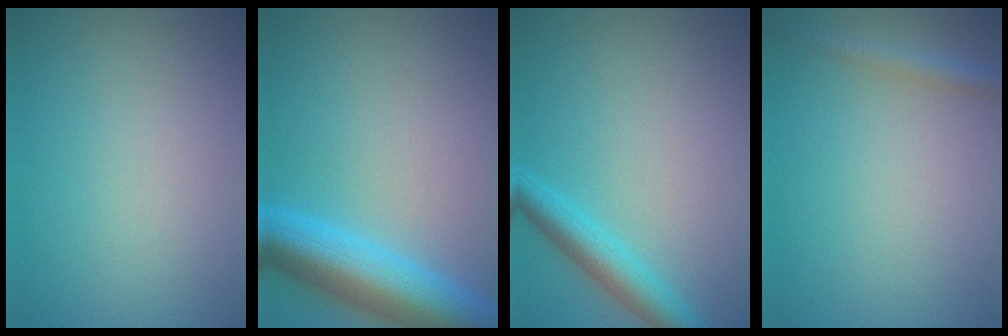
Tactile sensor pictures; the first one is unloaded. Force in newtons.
{"total": 8.1, "press": 8.1, "slide": 0.3}
{"total": 3.4, "press": 3.4, "slide": 0.1}
{"total": 1.6, "press": 1.6, "slide": 0.1}